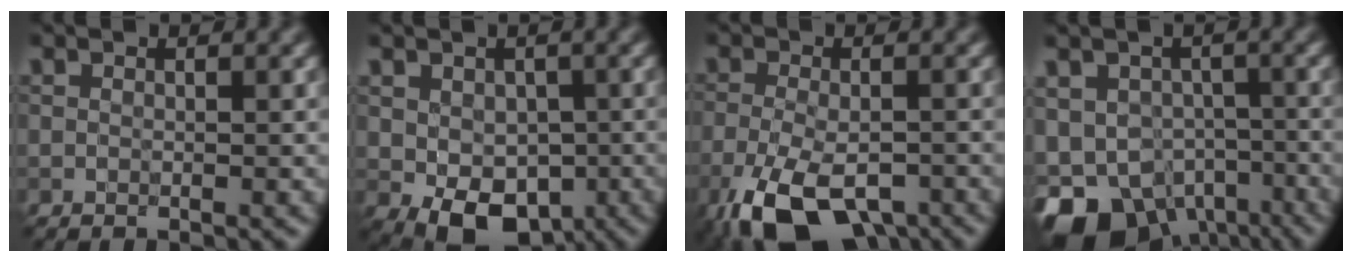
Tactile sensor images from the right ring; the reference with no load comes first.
{"total": 6.8, "force": [-2.2, 4.7, 4.3], "torque": [-0.068, -0.011, -0.032]}
{"total": 9.5, "force": [-5.4, 4.5, 6.4], "torque": [-0.133, -0.033, -0.086]}
{"total": 10.8, "force": [-6.5, 6.9, 5.1], "torque": [-0.091, -0.022, -0.108]}